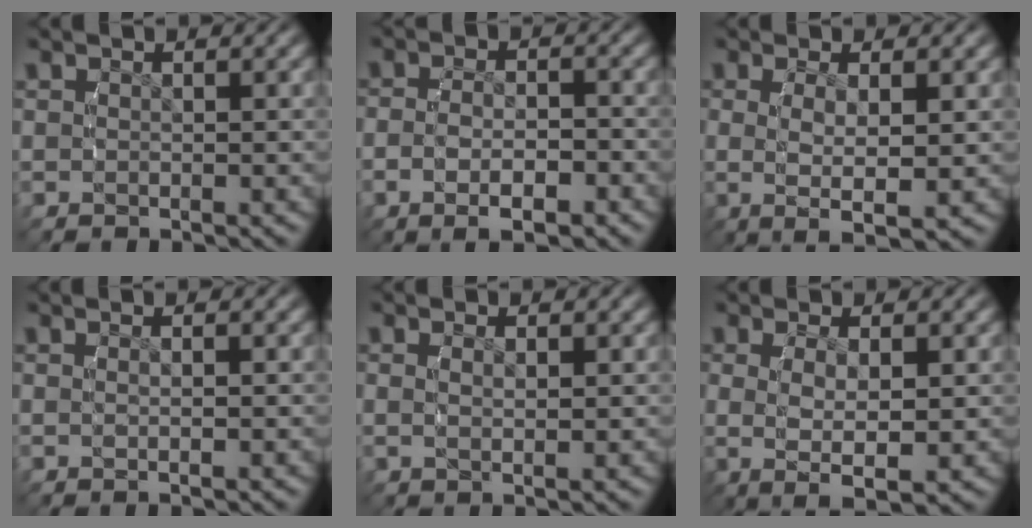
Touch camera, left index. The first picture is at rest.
{"total": 4.2, "force": [-1.8, 1.9, 3.3], "torque": [-0.060, -0.001, -0.028]}
{"total": 4.9, "force": [-0.2, 1.6, 4.6], "torque": [-0.091, -0.012, 0.008]}
{"total": 1.1, "force": [-0.1, -0.6, 0.9], "torque": [-0.020, 0.000, 0.003]}
{"total": 1.5, "force": [0.5, -0.1, 1.4], "torque": [-0.028, -0.003, 0.013]}
{"total": 5.2, "force": [-0.3, 2.2, 4.7], "torque": [-0.096, -0.013, 0.008]}